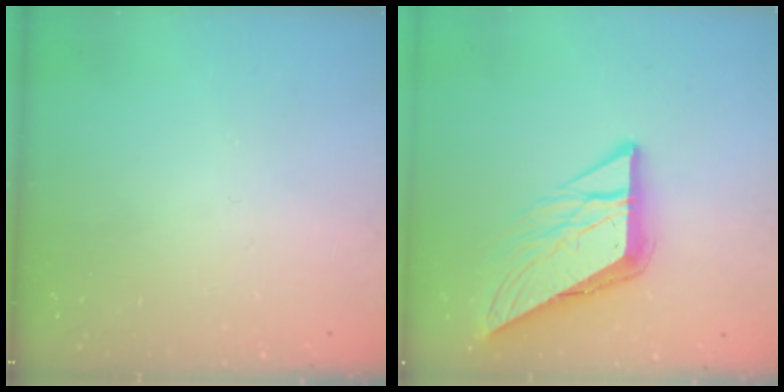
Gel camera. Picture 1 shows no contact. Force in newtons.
{"total": 10.9, "press": 10.8, "slide": 1.1}